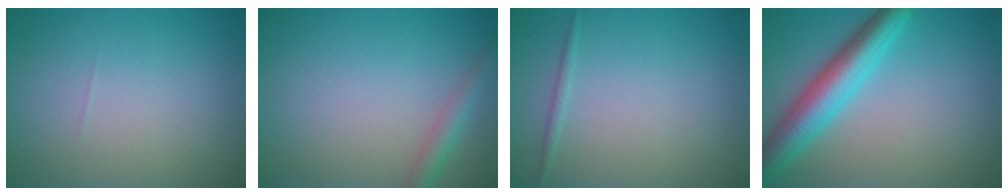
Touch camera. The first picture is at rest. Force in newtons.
{"total": 2.2, "press": 2.2, "slide": 0.1}
{"total": 0.7, "press": 0.7, "slide": 0.0}
{"total": 6.2, "press": 6.2, "slide": 0.3}